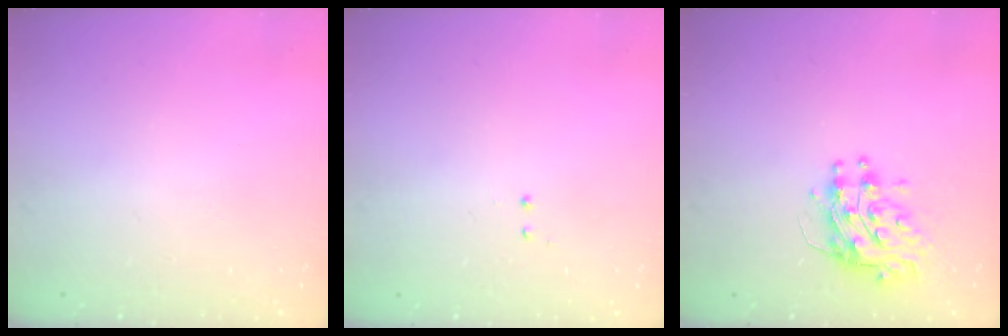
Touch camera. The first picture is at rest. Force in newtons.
{"total": 0.5, "press": 0.5, "slide": 0.3}
{"total": 9.8, "press": 9.8, "slide": 1.1}